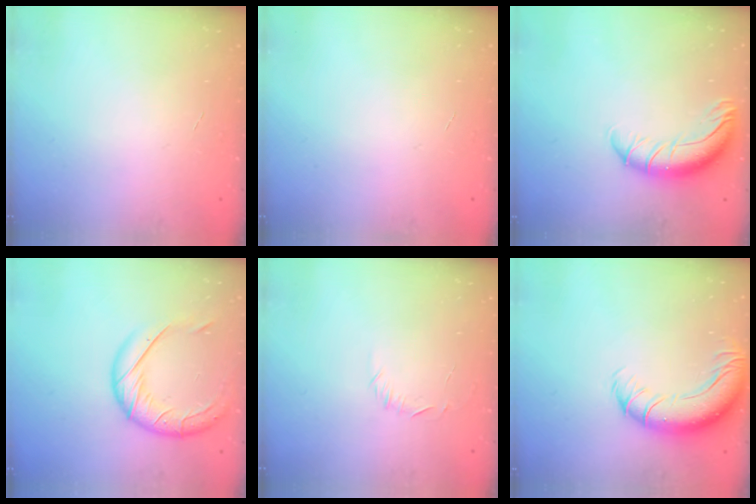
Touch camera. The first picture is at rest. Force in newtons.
{"total": 0.0}
{"total": 11.6, "press": 11.2, "slide": 3.0}
{"total": 16.0, "press": 15.8, "slide": 2.1}
{"total": 5.6, "press": 5.3, "slide": 1.7}
{"total": 11.7, "press": 11.3, "slide": 2.9}